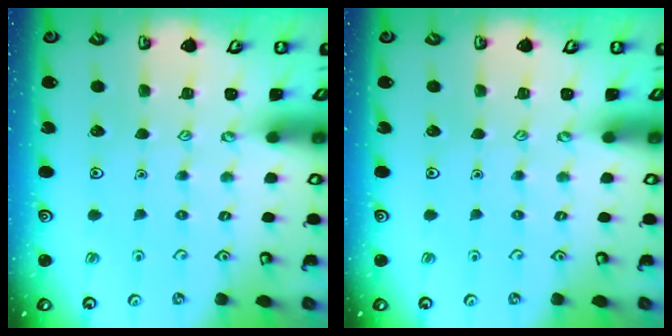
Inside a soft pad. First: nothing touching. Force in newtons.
{"total": 0.0}